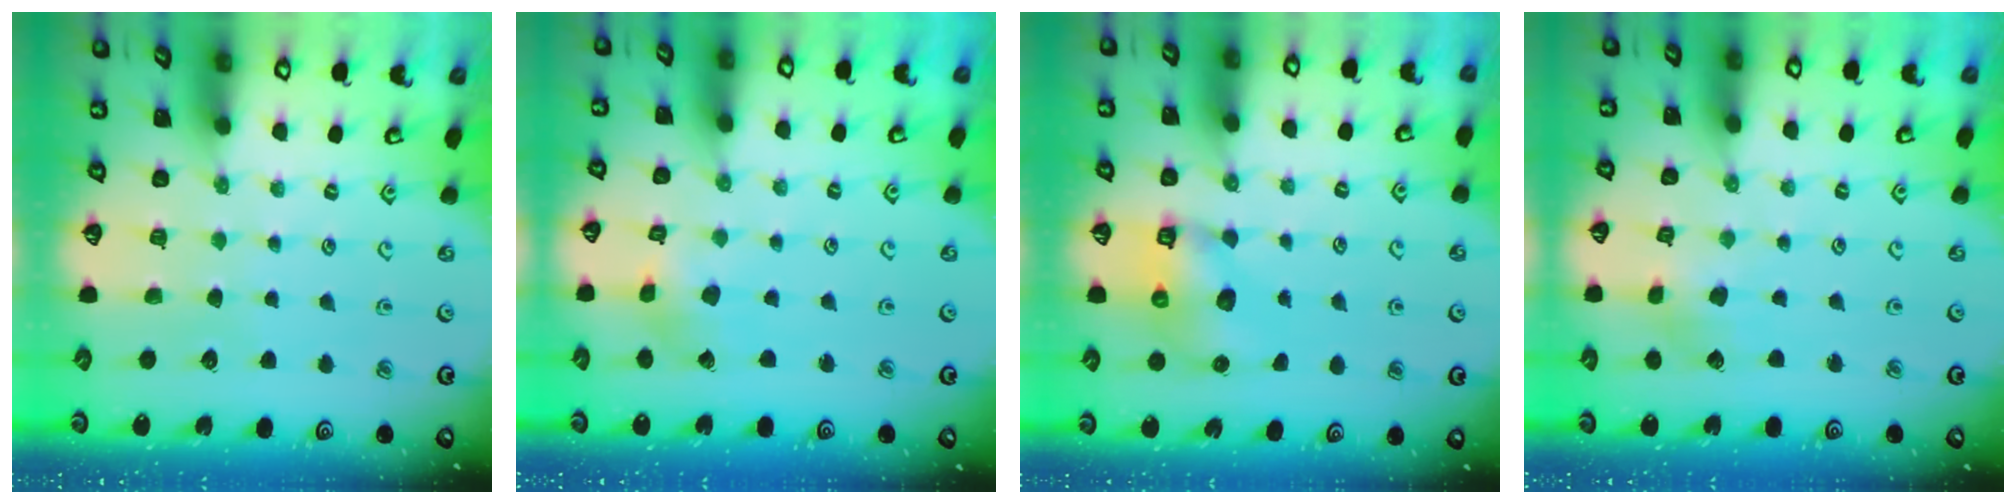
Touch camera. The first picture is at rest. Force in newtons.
{"total": 2.4, "press": 2.3, "slide": 0.4}
{"total": 6.4, "press": 6.3, "slide": 0.9}
{"total": 3.0, "press": 2.9, "slide": 0.3}